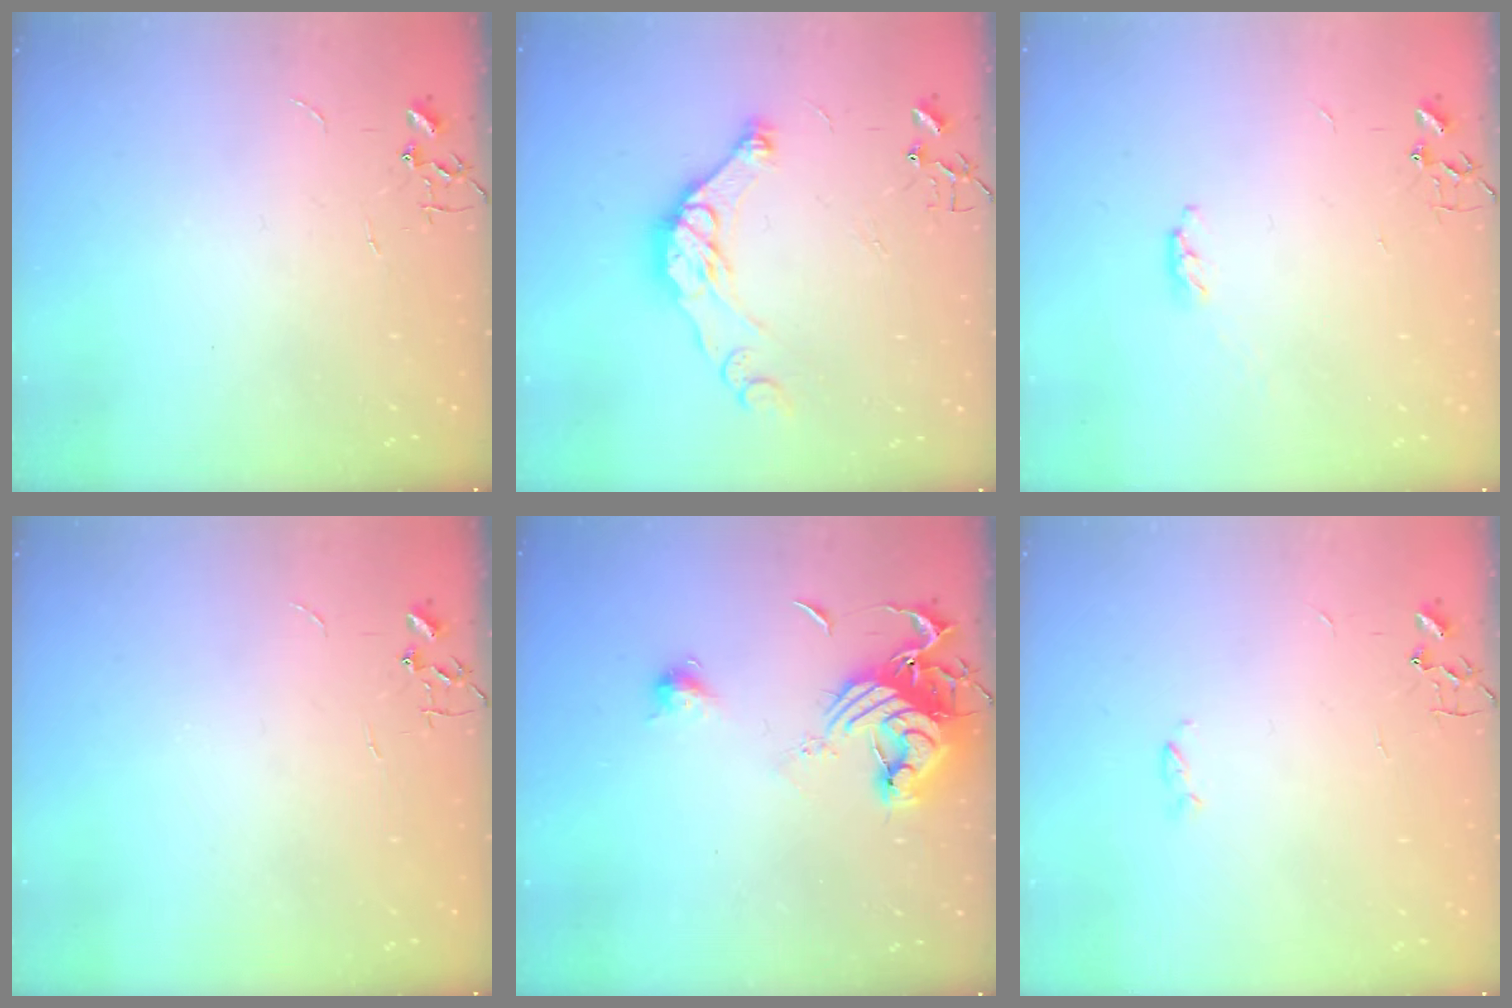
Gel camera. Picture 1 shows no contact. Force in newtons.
{"total": 14.4, "press": 14.3, "slide": 1.3}
{"total": 3.3, "press": 3.3, "slide": 0.4}
{"total": 0.0}
{"total": 14.0, "press": 14.0, "slide": 1.1}
{"total": 2.4, "press": 2.4, "slide": 0.5}